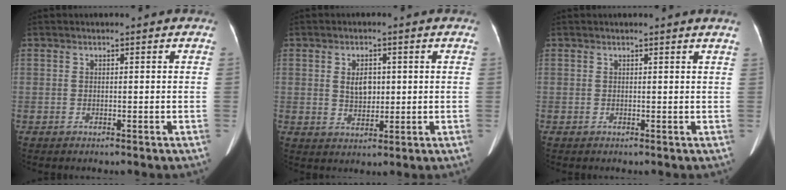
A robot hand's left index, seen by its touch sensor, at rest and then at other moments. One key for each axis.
{"total": 4.0, "fx": 0.7, "fy": 2.6, "fz": 3.0, "tx": -0.056, "ty": 0.007, "tz": 0.020}
{"total": 1.3, "fx": 1.2, "fy": -0.3, "fz": 0.5, "tx": -0.021, "ty": -0.007, "tz": 0.011}